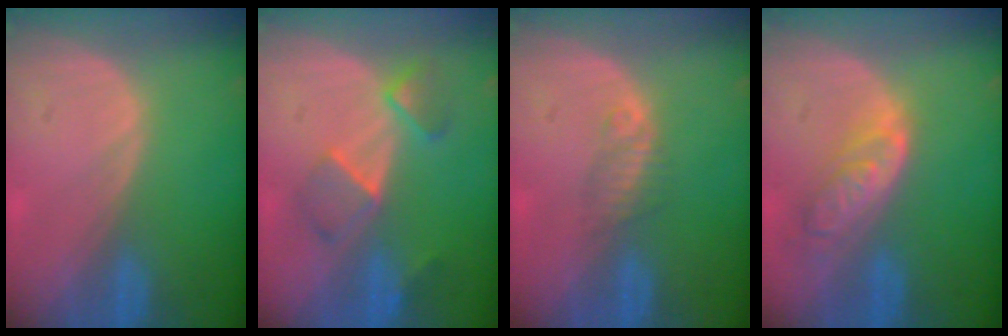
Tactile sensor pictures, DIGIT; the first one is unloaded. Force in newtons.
{"total": 5.5, "press": 5.2, "slide": 1.7}
{"total": 2.2, "press": 1.9, "slide": 1.0}
{"total": 6.2, "press": 5.5, "slide": 2.8}